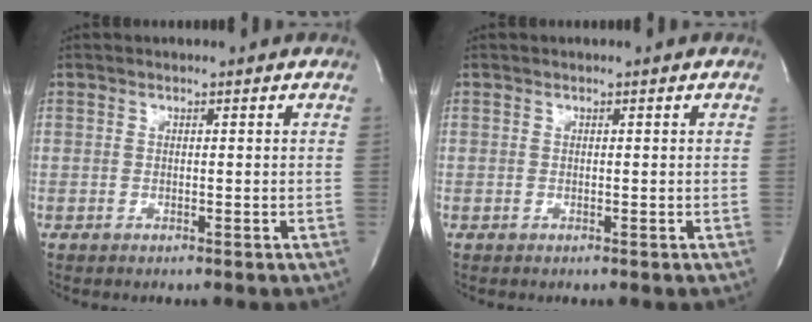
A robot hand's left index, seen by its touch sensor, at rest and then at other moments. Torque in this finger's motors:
{"motor_torque": [-0.01, 0.01, 0.00, 0.00]}